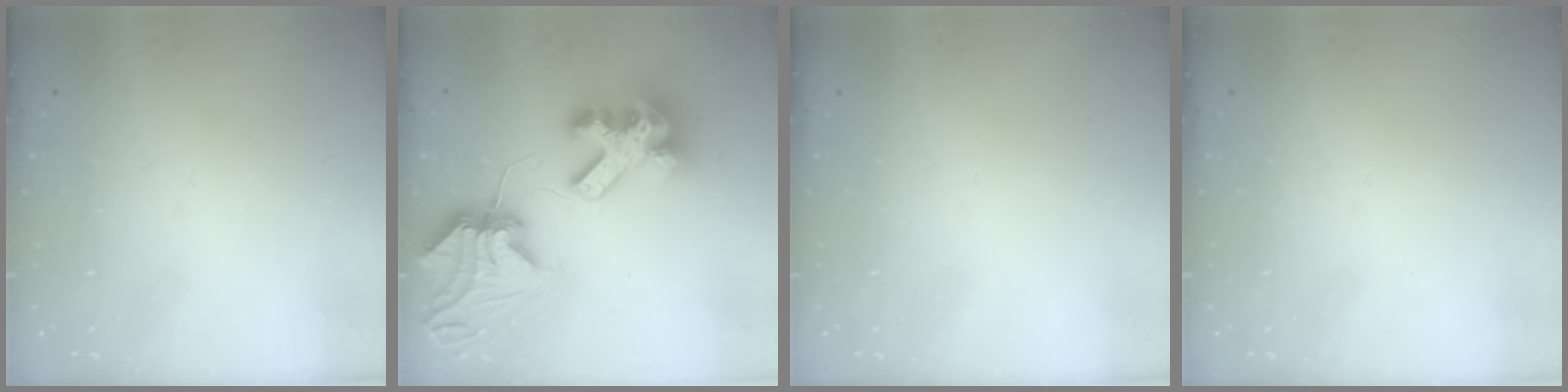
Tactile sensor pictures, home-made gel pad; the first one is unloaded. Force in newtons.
{"total": 15.3, "press": 15.2, "slide": 1.9}
{"total": 0.0}
{"total": 0.0}